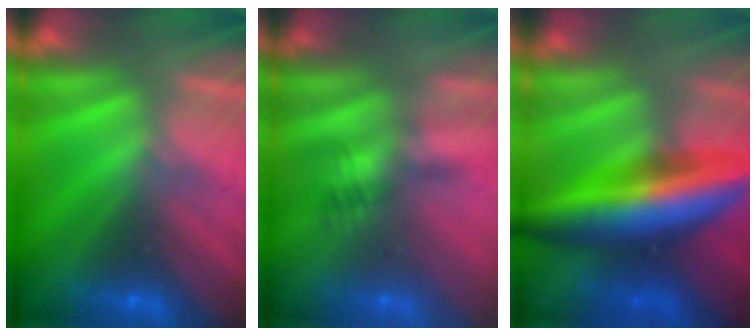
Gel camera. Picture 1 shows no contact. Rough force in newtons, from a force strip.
{"total": 2.4}
{"total": 7.0}